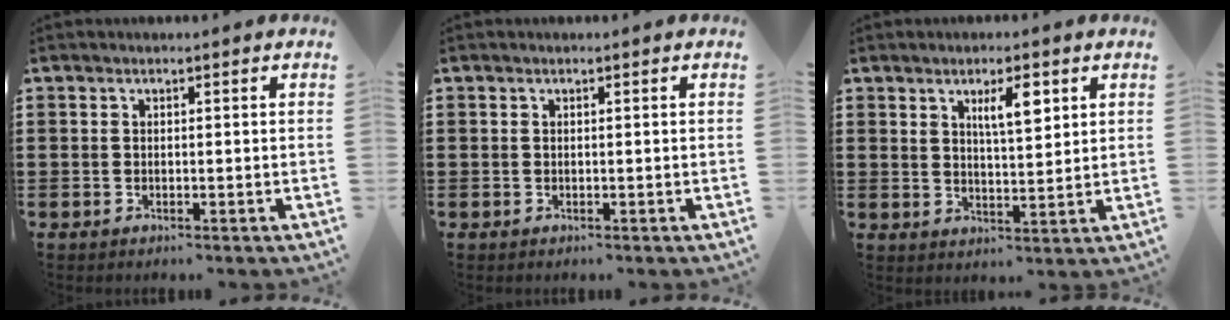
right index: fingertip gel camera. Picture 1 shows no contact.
{"total": 0.0}
{"total": 4.9, "force": [2.5, 1.5, 4.0], "torque": [-0.068, 0.002, 0.038]}